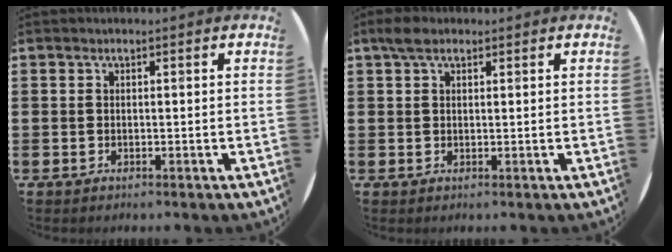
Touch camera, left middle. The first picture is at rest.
{"total": 2.2, "force": [1.5, 1.0, 1.2], "torque": [-0.018, 0.004, 0.026]}